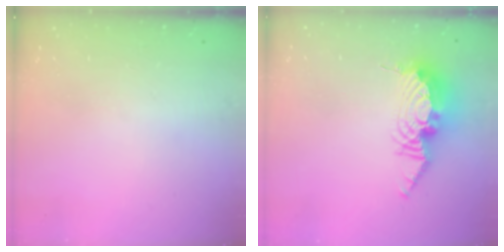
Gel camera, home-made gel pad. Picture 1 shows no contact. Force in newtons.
{"total": 14.1, "press": 14.1, "slide": 1.2}